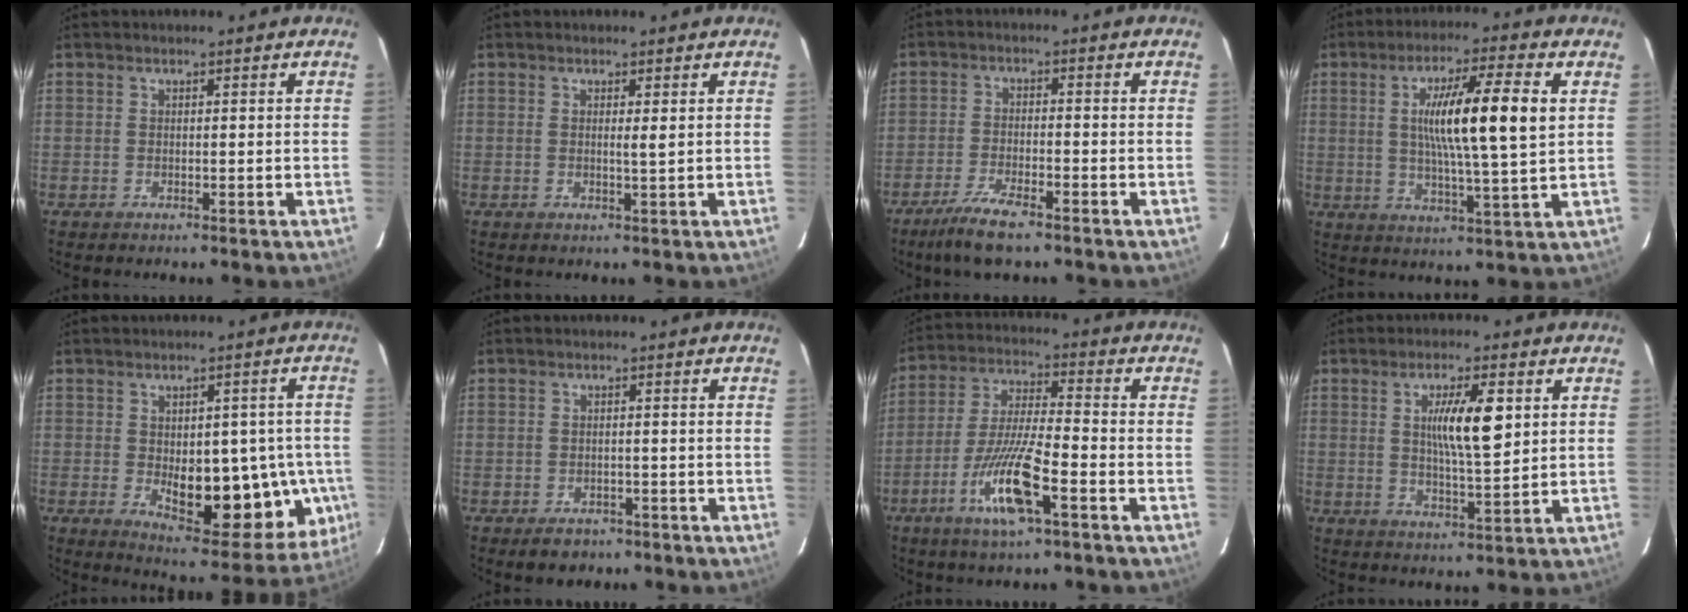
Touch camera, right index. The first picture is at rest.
{"total": 1.1, "force": [0.3, -0.1, 1.1], "torque": [-0.019, -0.002, 0.004]}
{"total": 7.0, "force": [-5.1, 0.8, 4.7], "torque": [-0.093, -0.016, -0.091]}
{"total": 13.3, "force": [2.5, 0.3, 13.1], "torque": [-0.224, 0.004, 0.041]}
{"total": 15.6, "force": [-2.9, 6.7, 13.8], "torque": [-0.158, 0.006, -0.015]}
{"total": 3.6, "force": [-2.3, 2.5, 1.0], "torque": [-0.015, 0.005, -0.025]}
{"total": 12.2, "force": [-5.5, 1.2, 10.8], "torque": [-0.213, -0.013, -0.104]}
{"total": 8.2, "force": [2.1, 1.2, 7.9], "torque": [-0.136, 0.001, 0.039]}